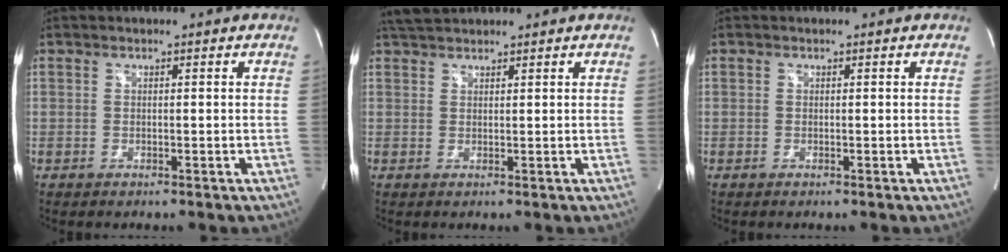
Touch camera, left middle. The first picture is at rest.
{"total": 3.3, "force": [3.1, 0.6, 1.0], "torque": [-0.024, 0.024, 0.059]}
{"total": 0.0}